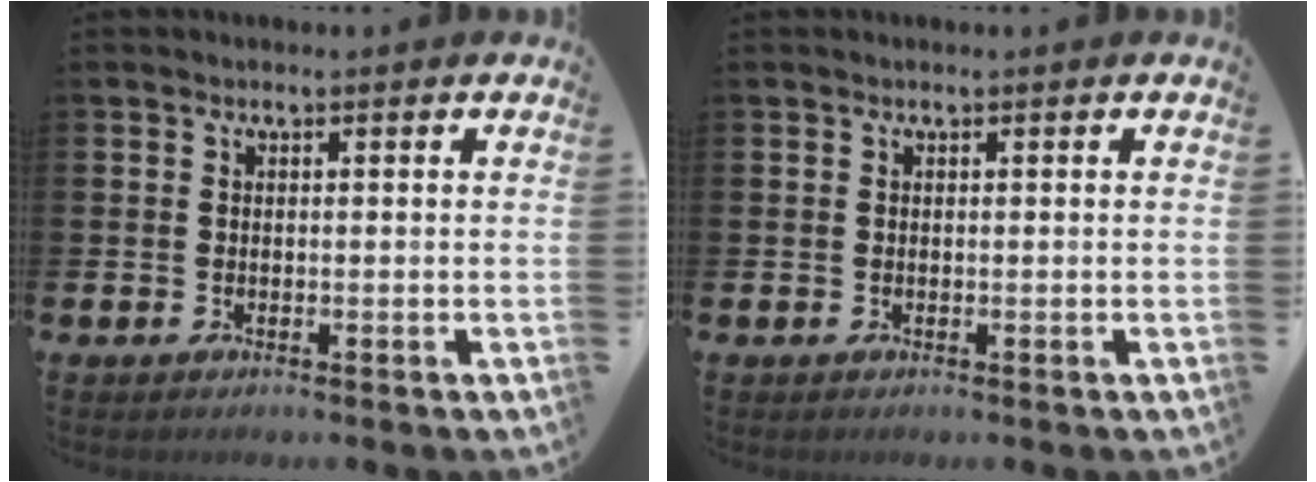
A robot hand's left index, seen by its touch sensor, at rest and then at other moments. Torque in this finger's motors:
{"motor_torque": [-0.03, 0.27, -0.27, 0.01]}